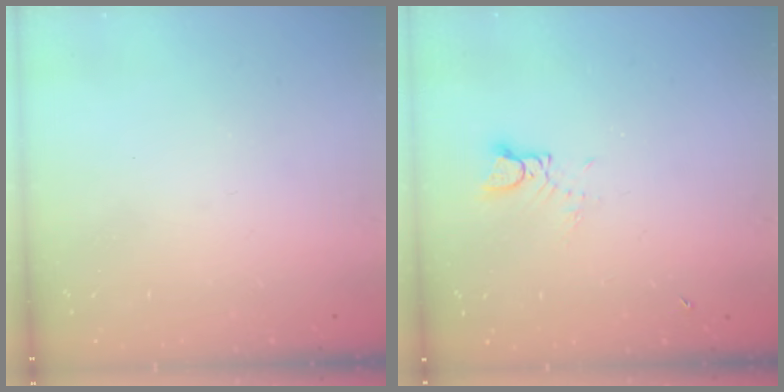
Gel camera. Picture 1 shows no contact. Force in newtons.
{"total": 2.7, "press": 2.7, "slide": 0.2}